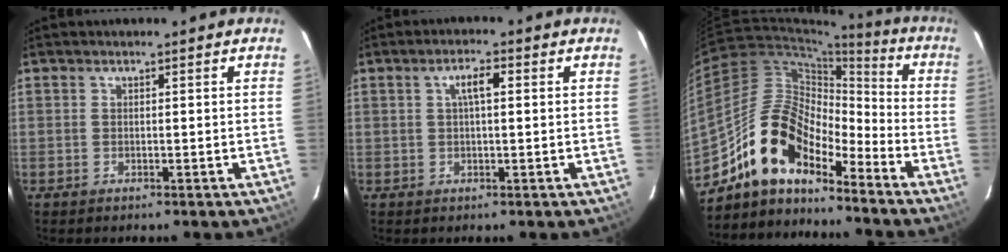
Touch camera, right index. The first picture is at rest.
{"total": 3.2, "force": [0.8, 0.8, 3.0], "torque": [-0.058, 0.009, 0.015]}
{"total": 13.7, "force": [-10.9, 5.3, 6.5], "torque": [-0.115, 0.024, -0.214]}